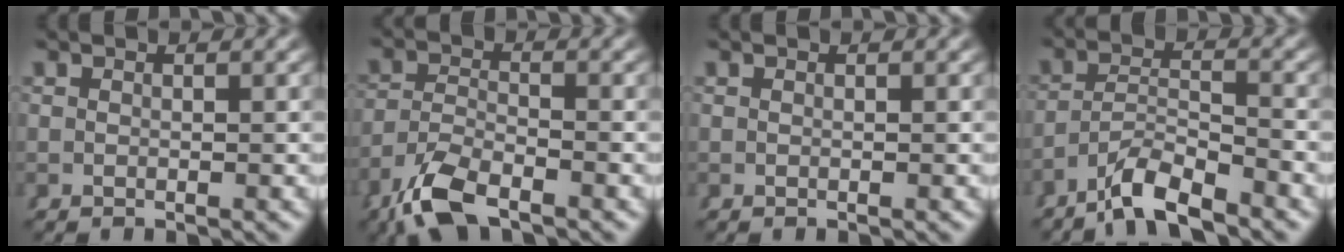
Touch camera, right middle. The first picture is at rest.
{"total": 4.6, "force": [-3.3, 1.5, 2.7], "torque": [-0.049, -0.013, -0.052]}
{"total": 0.0}
{"total": 4.6, "force": [-3.5, 1.1, 2.8], "torque": [-0.036, -0.001, -0.061]}